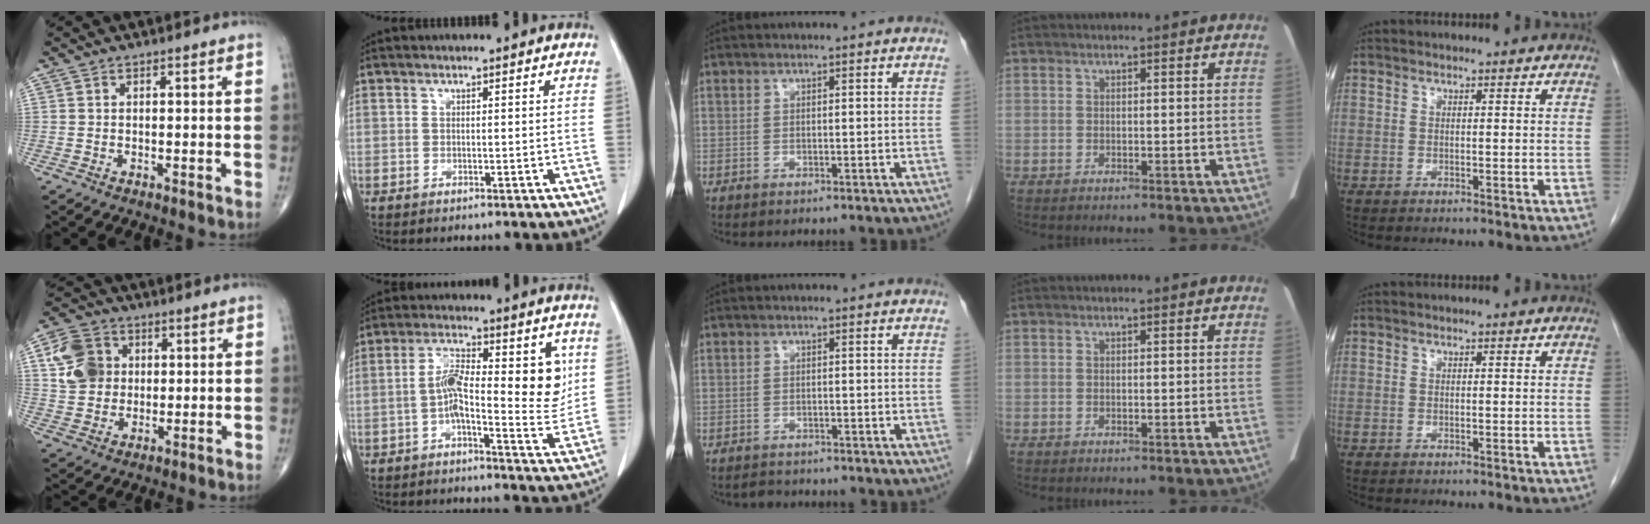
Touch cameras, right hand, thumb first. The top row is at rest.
{"thumb": {"total": 9.6, "force": [2.1, 8.0, 4.8], "torque": [-0.069, 0.003, 0.034]}, "index": {"total": 11.9, "force": [1.0, 3.7, 11.3], "torque": [-0.174, 0.015, 0.011]}, "middle": {"total": 2.0, "force": [-1.8, 0.7, -0.1], "torque": [-0.002, -0.004, -0.029]}}